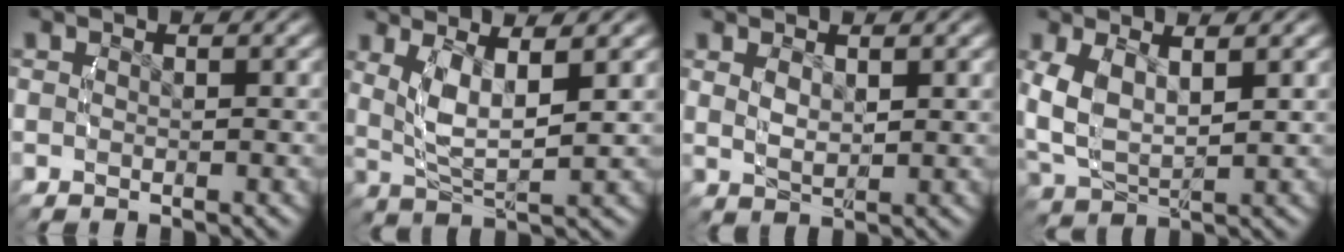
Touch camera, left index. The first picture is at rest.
{"total": 5.5, "force": [1.2, 3.0, 4.5], "torque": [-0.107, -0.015, 0.026]}
{"total": 2.1, "force": [1.0, 0.8, 1.7], "torque": [-0.031, -0.002, 0.024]}
{"total": 5.5, "force": [1.0, 3.9, 3.8], "torque": [-0.110, -0.018, 0.030]}